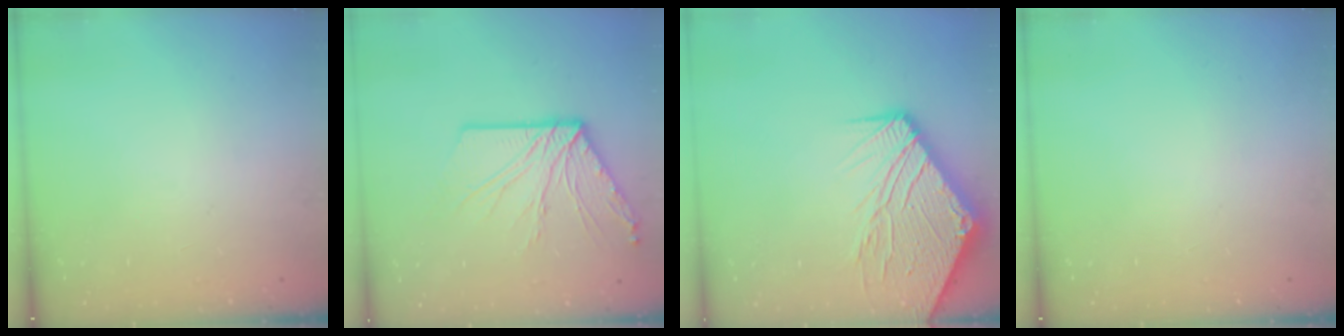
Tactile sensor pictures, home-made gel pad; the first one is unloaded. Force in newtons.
{"total": 12.4, "press": 12.4, "slide": 0.5}
{"total": 17.5, "press": 17.4, "slide": 2.2}
{"total": 0.0}